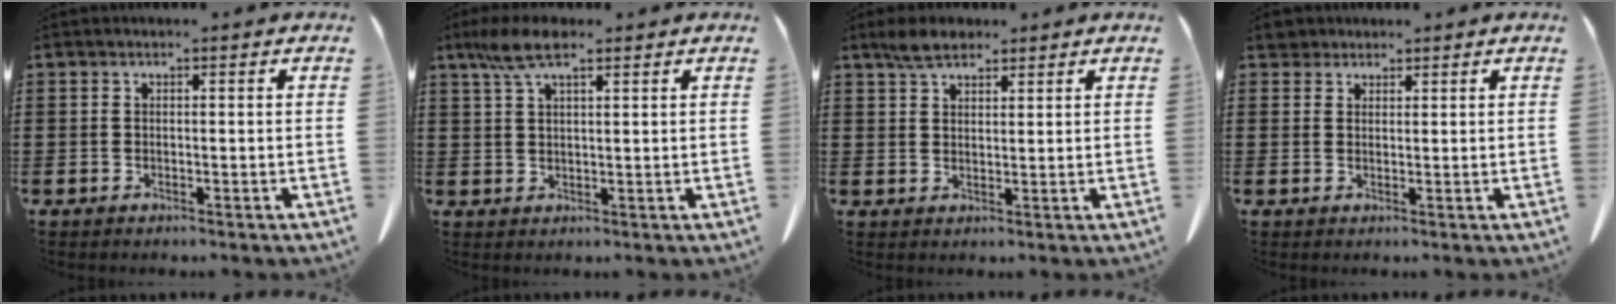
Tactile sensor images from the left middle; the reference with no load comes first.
{"total": 5.8, "force": [3.3, 1.6, 4.5], "torque": [-0.101, 0.000, 0.059]}
{"total": 3.8, "force": [3.0, 1.5, 1.9], "torque": [-0.043, 0.006, 0.056]}
{"total": 2.5, "force": [2.2, 1.1, 0.4], "torque": [-0.016, 0.002, 0.044]}